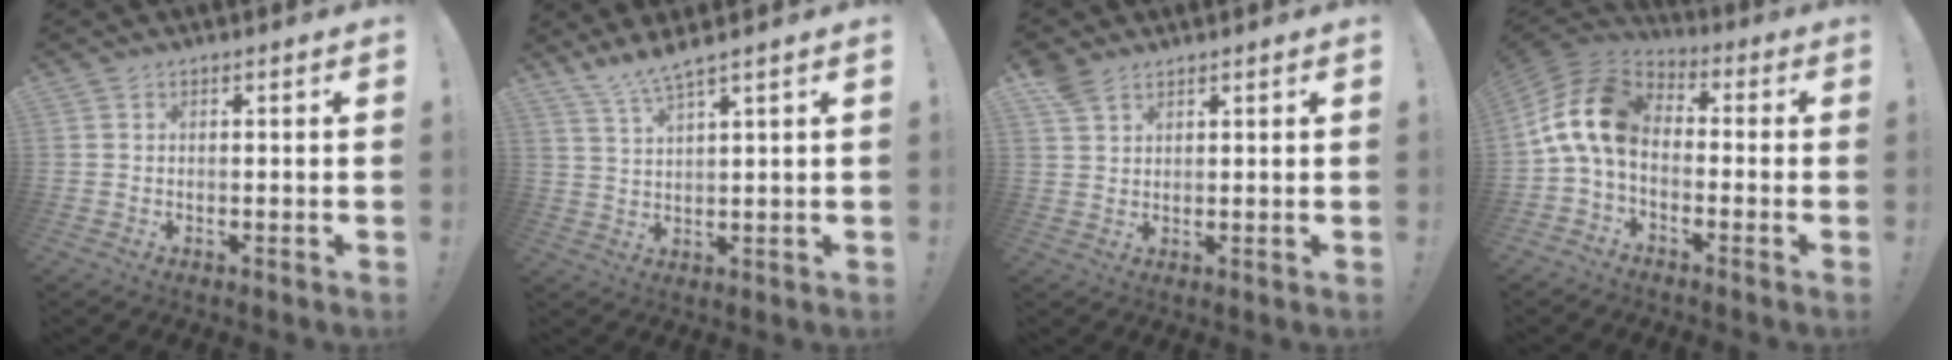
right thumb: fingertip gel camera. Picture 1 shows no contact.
{"total": 5.3, "force": [4.5, -0.4, 2.8], "torque": [-0.069, -0.020, 0.081]}
{"total": 4.6, "force": [3.2, 2.6, 2.1], "torque": [-0.035, -0.013, 0.063]}
{"total": 14.6, "force": [-0.3, 9.0, 11.4], "torque": [-0.220, 0.021, 0.005]}